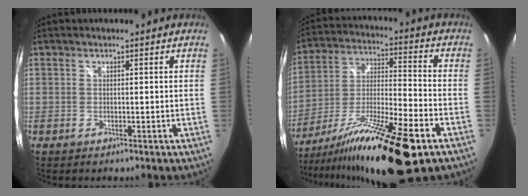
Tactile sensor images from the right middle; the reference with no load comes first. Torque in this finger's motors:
{"motor_torque": [1.45, -0.69, 0.50, 0.21]}